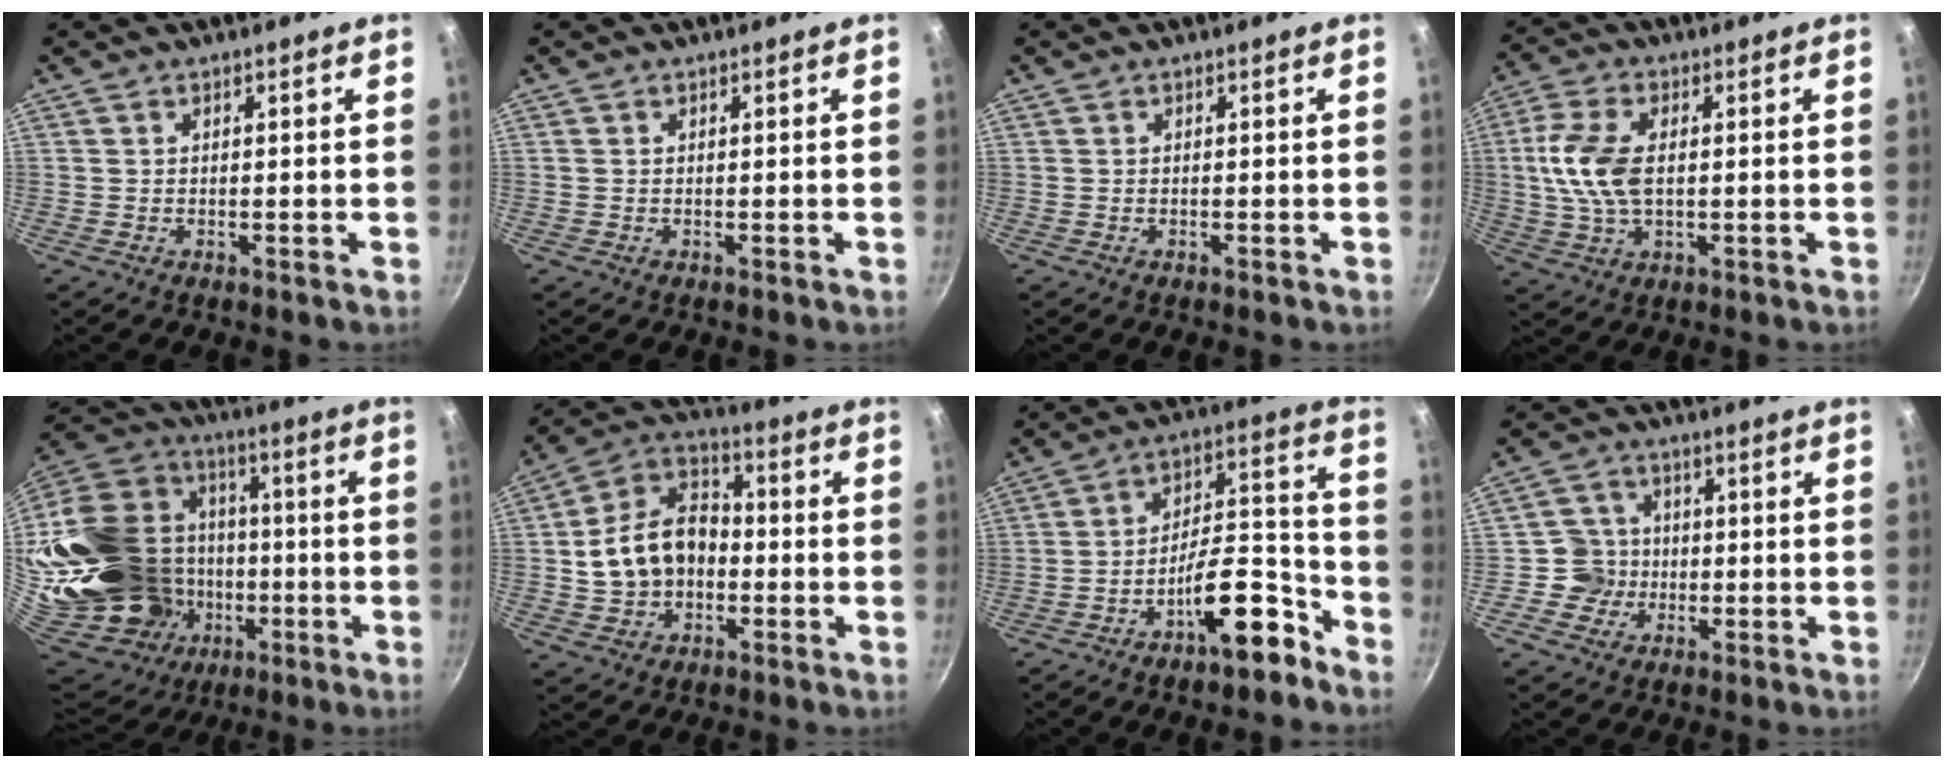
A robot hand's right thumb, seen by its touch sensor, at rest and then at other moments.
{"total": 0.0}
{"total": 0.0}
{"total": 10.5, "force": [0.6, 5.9, 8.7], "torque": [-0.177, 0.009, 0.005]}
{"total": 35.8, "force": [-6.0, 28.0, 21.4], "torque": [-0.418, 0.055, -0.065]}
{"total": 14.2, "force": [-1.5, 10.6, 9.4], "torque": [-0.138, 0.039, -0.036]}
{"total": 14.4, "force": [-8.5, 5.4, 10.3], "torque": [-0.118, 0.090, -0.130]}
{"total": 5.3, "force": [-1.2, 5.1, 0.5], "torque": [0.028, 0.016, -0.032]}